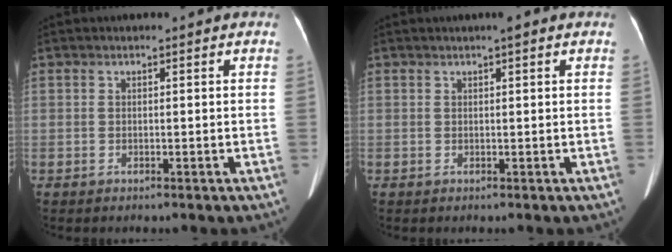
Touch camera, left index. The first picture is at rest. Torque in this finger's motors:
{"motor_torque": [-0.01, -0.05, -0.26, -0.06]}